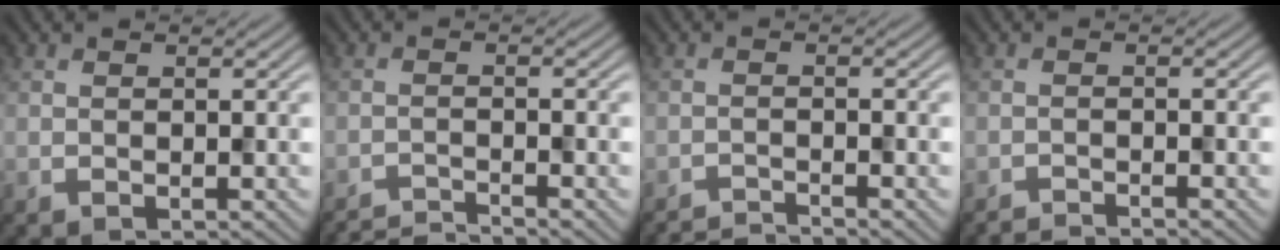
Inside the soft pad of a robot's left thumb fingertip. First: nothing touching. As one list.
[{"total": 3.8, "force": [-3.6, 0.2, 1.2], "torque": [-0.020, 0.003, -0.071]}, {"total": 3.1, "force": [-3.0, 0.1, 1.0], "torque": [-0.016, 0.003, -0.060]}, {"total": 2.0, "force": [-1.9, 0.0, 0.5], "torque": [-0.005, 0.001, -0.040]}]